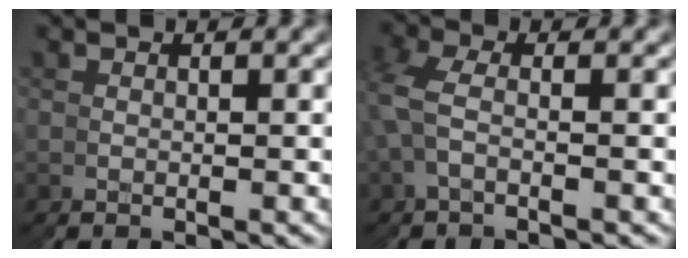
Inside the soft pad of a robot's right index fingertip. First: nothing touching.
{"total": 3.6, "force": [1.7, 3.2, 0.3], "torque": [-0.035, 0.011, 0.017]}